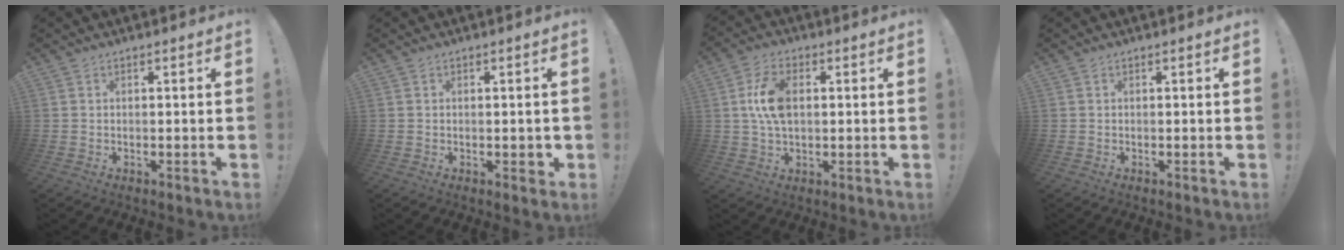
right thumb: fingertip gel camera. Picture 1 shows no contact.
{"total": 1.9, "force": [-0.2, 1.2, 1.4], "torque": [-0.014, 0.001, -0.003]}
{"total": 10.2, "force": [1.3, 6.1, 8.0], "torque": [-0.151, 0.004, 0.024]}
{"total": 0.0}